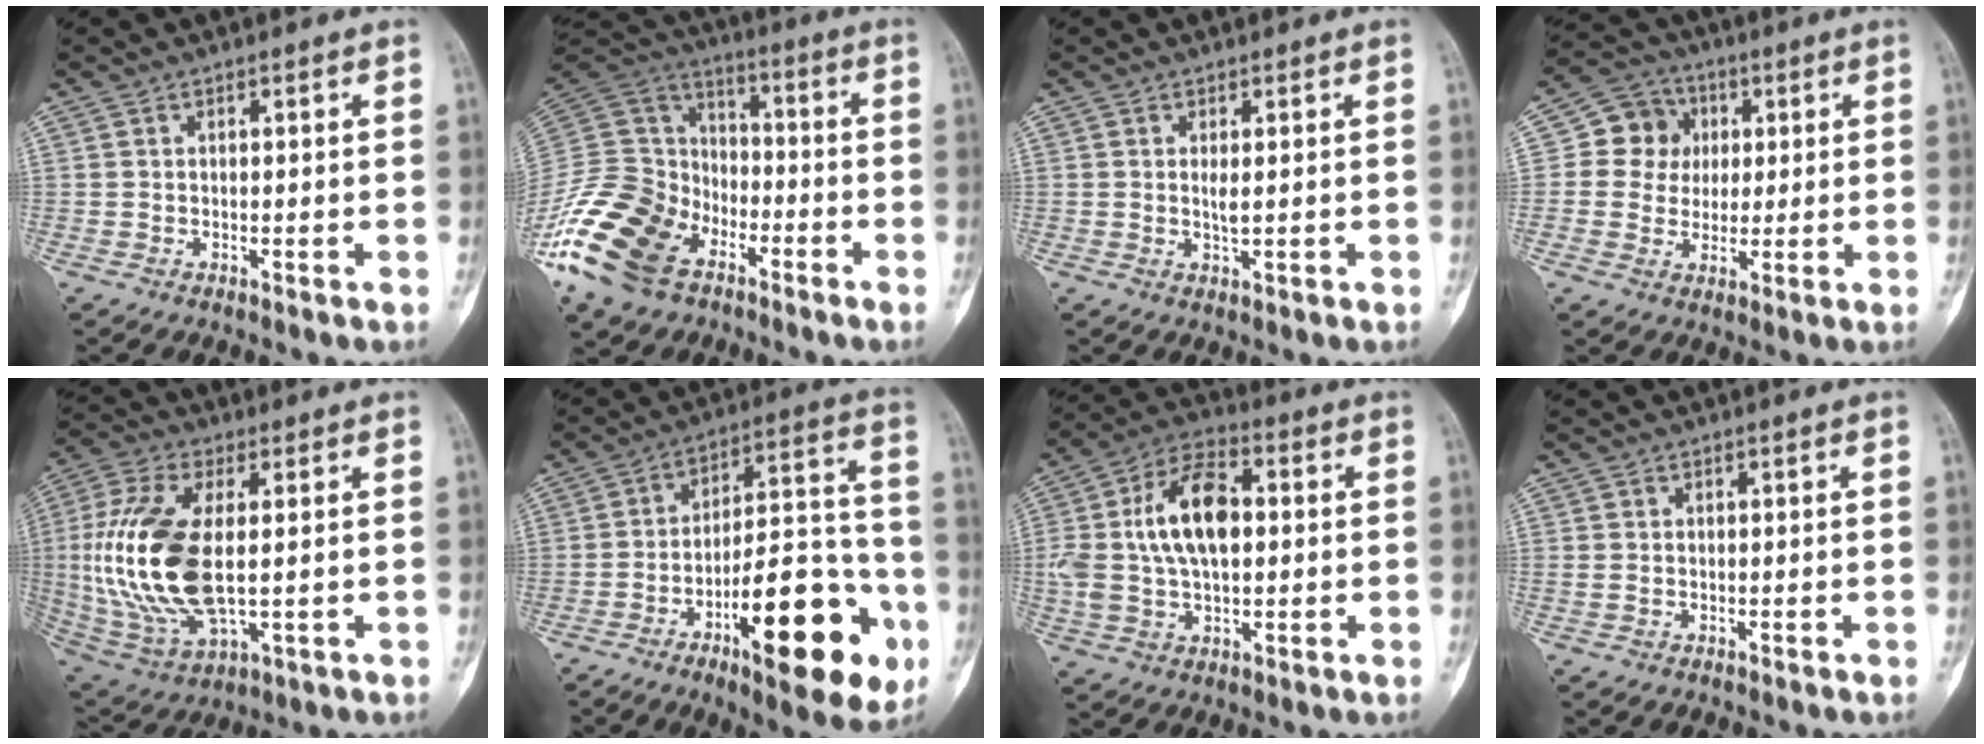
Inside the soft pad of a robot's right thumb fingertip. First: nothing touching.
{"total": 22.8, "force": [-11.5, 14.7, 13.0], "torque": [-0.282, 0.058, -0.216]}
{"total": 1.6, "force": [0.3, 0.3, 1.6], "torque": [-0.034, -0.005, 0.008]}
{"total": 9.0, "force": [1.6, 8.3, 3.2], "torque": [-0.011, 0.005, 0.020]}
{"total": 19.8, "force": [0.5, 9.4, 17.5], "torque": [-0.380, -0.008, 0.020]}
{"total": 24.2, "force": [-10.1, 8.4, 20.4], "torque": [-0.264, 0.056, -0.143]}
{"total": 15.3, "force": [1.6, 8.6, 12.6], "torque": [-0.235, 0.023, 0.027]}
{"total": 0.7, "force": [0.1, 0.0, 0.7], "torque": [-0.024, 0.006, 0.006]}